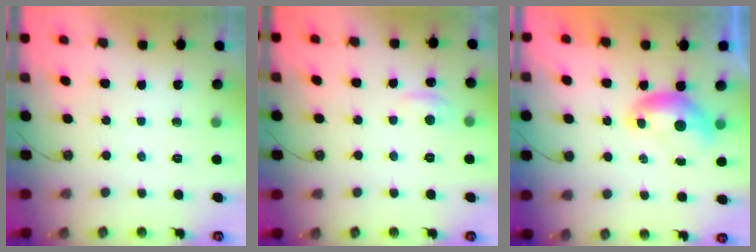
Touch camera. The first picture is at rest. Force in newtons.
{"total": 0.8, "press": 0.2, "slide": 0.8}
{"total": 0.0}